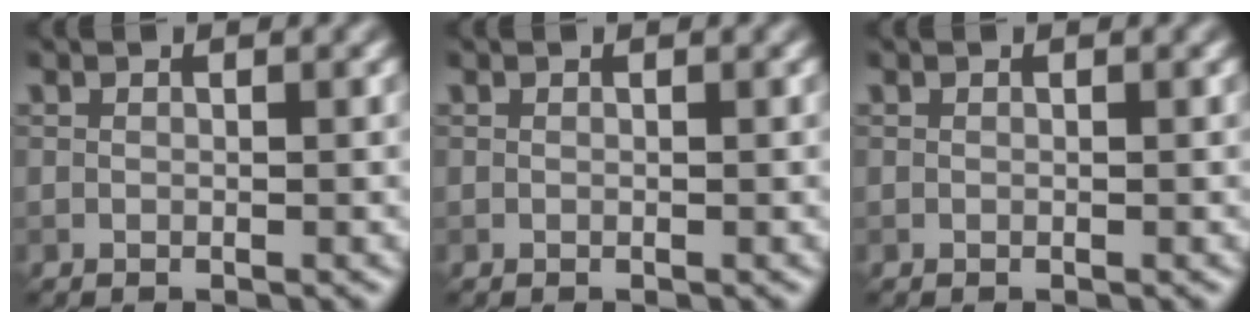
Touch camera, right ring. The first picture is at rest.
{"total": 0.0}
{"total": 0.0}